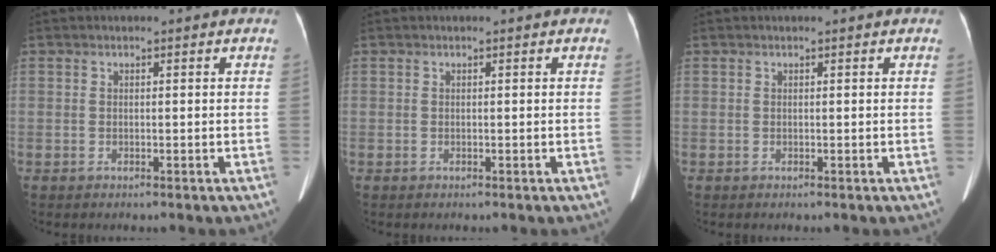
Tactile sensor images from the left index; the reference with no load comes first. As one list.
[{"total": 0.0}, {"total": 0.0}]